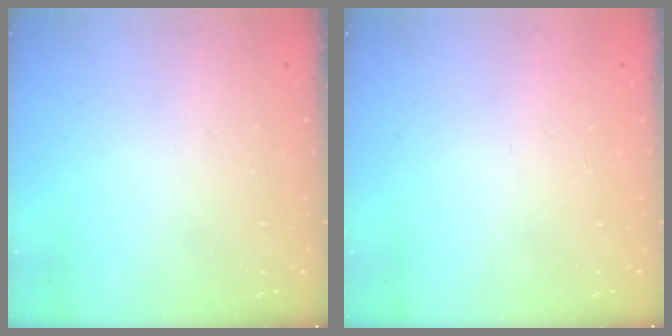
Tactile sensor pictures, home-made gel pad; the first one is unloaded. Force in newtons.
{"total": 0.0}